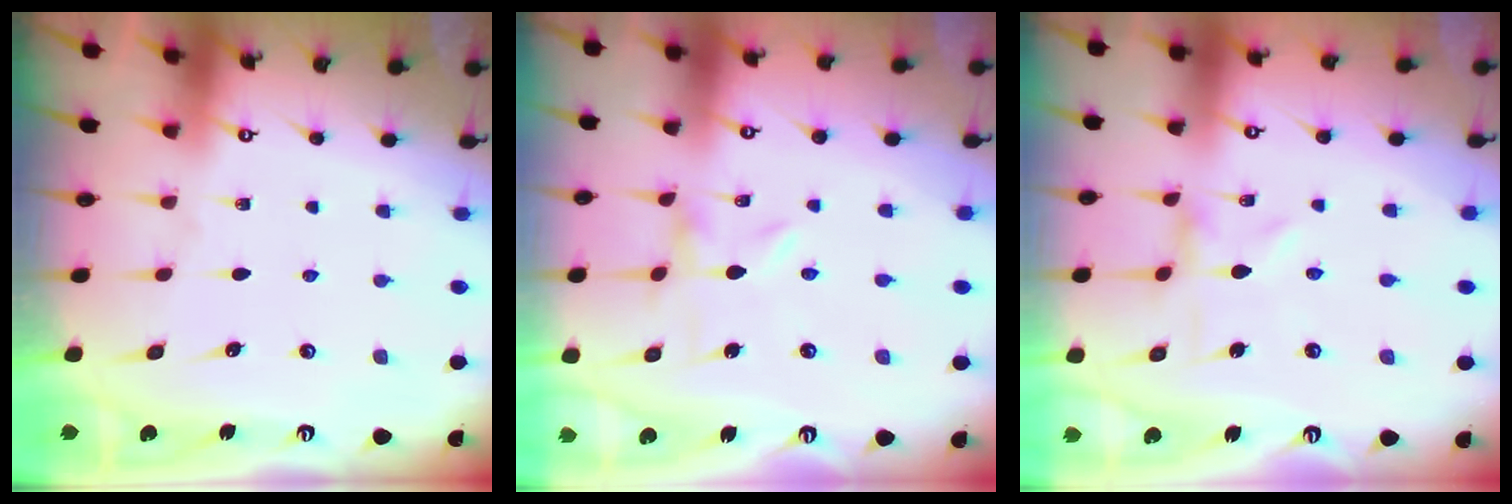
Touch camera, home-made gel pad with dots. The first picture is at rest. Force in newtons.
{"total": 0.0}
{"total": 0.9, "press": 0.9, "slide": 0.2}